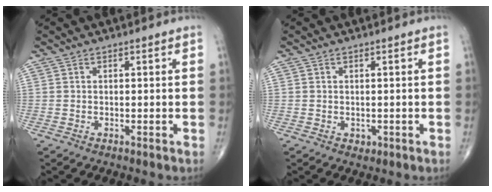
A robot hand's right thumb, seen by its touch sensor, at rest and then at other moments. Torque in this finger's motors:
{"motor_torque": [-0.17, -0.02, 0.03, 0.10, -0.02]}